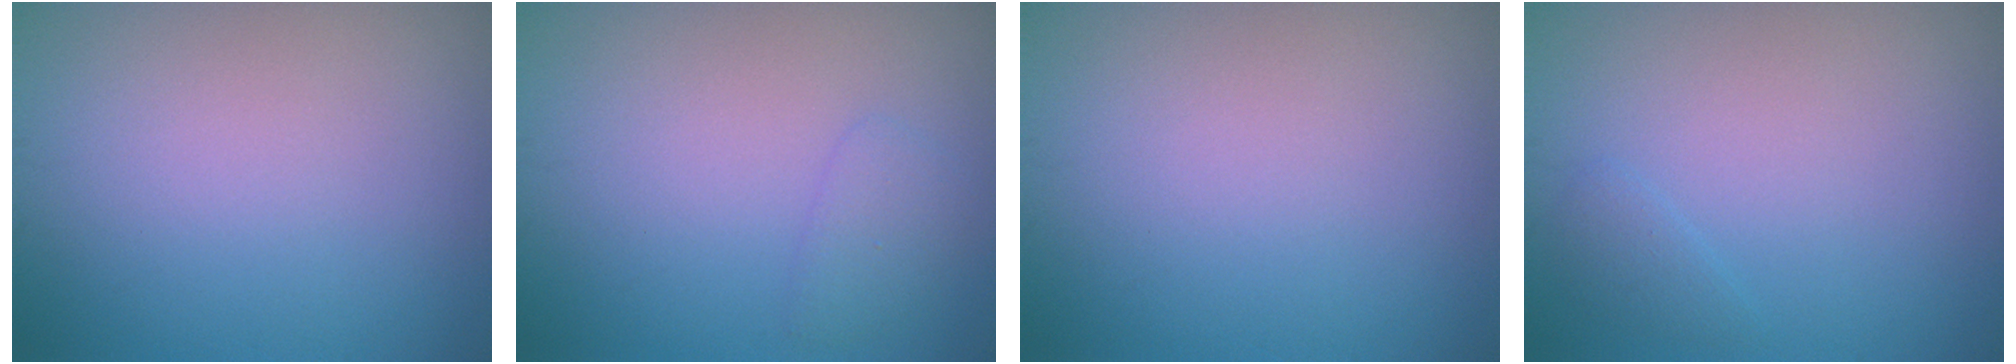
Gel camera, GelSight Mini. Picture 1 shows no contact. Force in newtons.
{"total": 1.3, "press": 1.3, "slide": 0.0}
{"total": 0.0}
{"total": 0.9, "press": 0.9, "slide": 0.1}